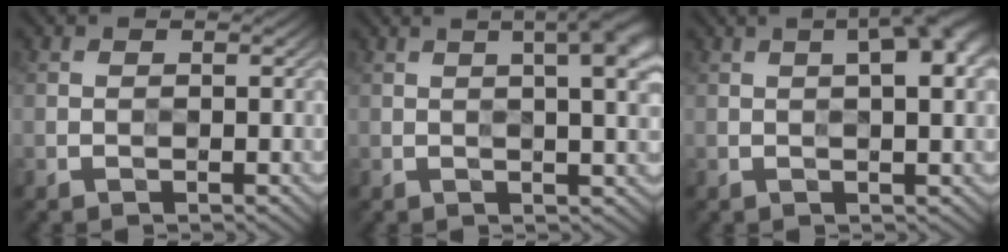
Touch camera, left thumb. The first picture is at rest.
{"total": 7.4, "force": [2.9, 2.1, 6.5], "torque": [-0.057, 0.029, 0.020]}
{"total": 6.4, "force": [2.5, 1.9, 5.6], "torque": [-0.055, 0.025, 0.013]}